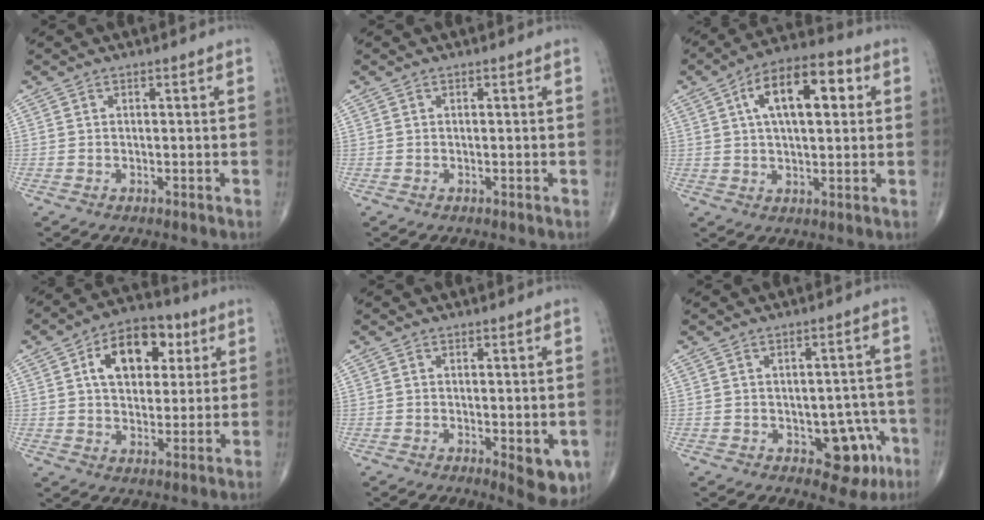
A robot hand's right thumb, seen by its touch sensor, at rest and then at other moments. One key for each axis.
{"total": 0.0}
{"total": 14.3, "fx": 3.9, "fy": 6.6, "fz": 12.0, "tx": -0.180, "ty": 0.018, "tz": 0.057}
{"total": 13.9, "fx": 4.5, "fy": 8.9, "fz": 9.7, "tx": -0.114, "ty": 0.003, "tz": 0.067}
{"total": 6.2, "fx": -1.5, "fy": 2.5, "fz": 5.5, "tx": -0.057, "ty": -0.013, "tz": -0.014}
{"total": 8.1, "fx": -3.1, "fy": 4.9, "fz": 5.6, "tx": -0.032, "ty": 0.019, "tz": -0.032}